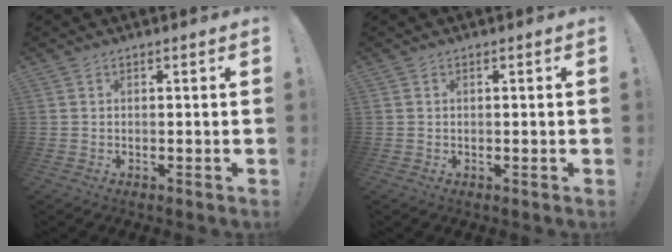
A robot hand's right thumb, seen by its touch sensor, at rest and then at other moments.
{"total": 0.0}